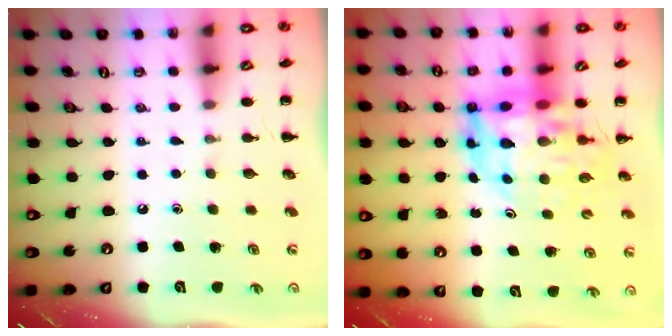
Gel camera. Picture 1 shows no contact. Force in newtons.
{"total": 14.2, "press": 13.5, "slide": 4.4}